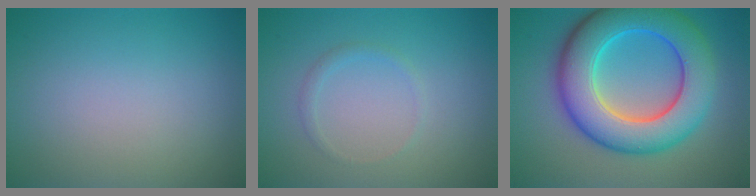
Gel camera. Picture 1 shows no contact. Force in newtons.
{"total": 0.9, "press": 0.9, "slide": 0.1}
{"total": 10.8, "press": 10.8, "slide": 0.1}